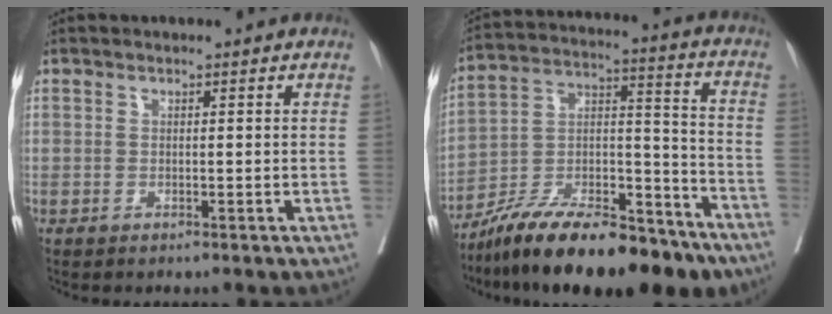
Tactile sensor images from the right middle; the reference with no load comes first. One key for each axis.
{"total": 24.1, "fx": -18.6, "fy": 6.2, "fz": 14.0, "tx": -0.195, "ty": 0.016, "tz": -0.313}